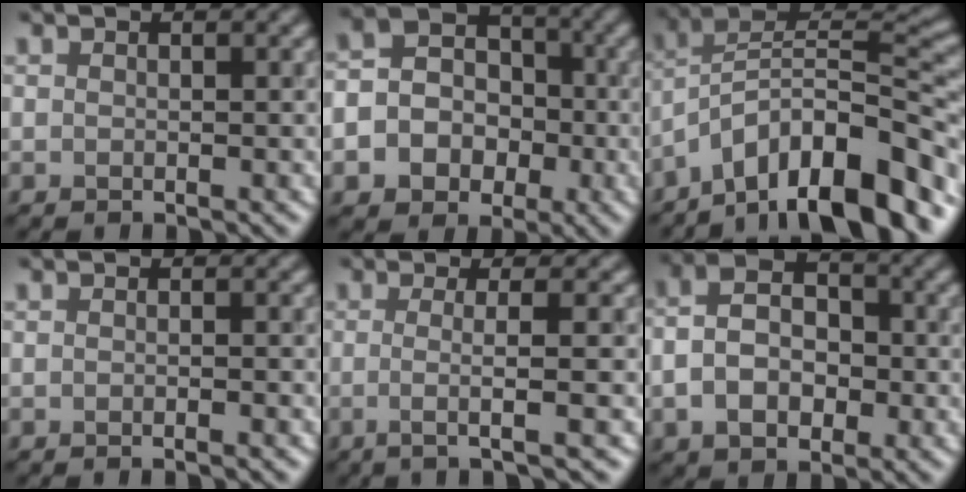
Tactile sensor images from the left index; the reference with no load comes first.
{"total": 6.6, "force": [-2.0, 5.7, 2.7], "torque": [-0.045, 0.005, -0.037]}
{"total": 12.9, "force": [-7.6, 4.7, 9.3], "torque": [-0.150, 0.041, -0.113]}
{"total": 1.3, "force": [-0.2, 0.6, 1.2], "torque": [0.006, 0.005, -0.016]}
{"total": 3.4, "force": [-0.4, 0.3, 3.4], "torque": [-0.055, 0.005, -0.004]}
{"total": 5.2, "force": [-0.7, 3.6, 3.7], "torque": [-0.072, 0.022, -0.010]}